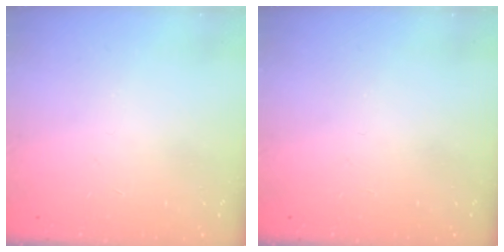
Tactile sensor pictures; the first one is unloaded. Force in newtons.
{"total": 0.0}